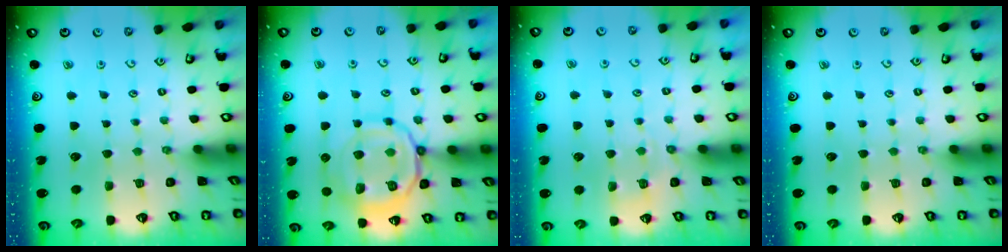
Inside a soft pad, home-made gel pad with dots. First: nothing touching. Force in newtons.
{"total": 15.3, "press": 15.3, "slide": 1.4}
{"total": 4.1, "press": 4.0, "slide": 0.9}
{"total": 0.0}